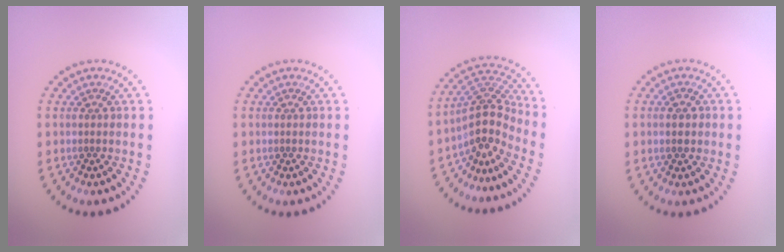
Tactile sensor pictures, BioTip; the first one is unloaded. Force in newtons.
{"total": 0.0}
{"total": 4.1, "press": 2.8, "slide": 2.9}
{"total": 2.0, "press": 1.9, "slide": 0.3}